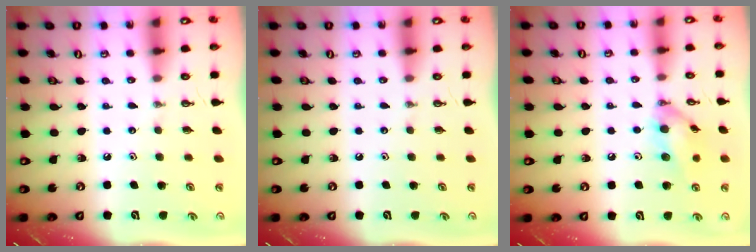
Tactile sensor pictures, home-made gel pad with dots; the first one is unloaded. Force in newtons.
{"total": 0.0}
{"total": 11.7, "press": 11.7, "slide": 0.7}